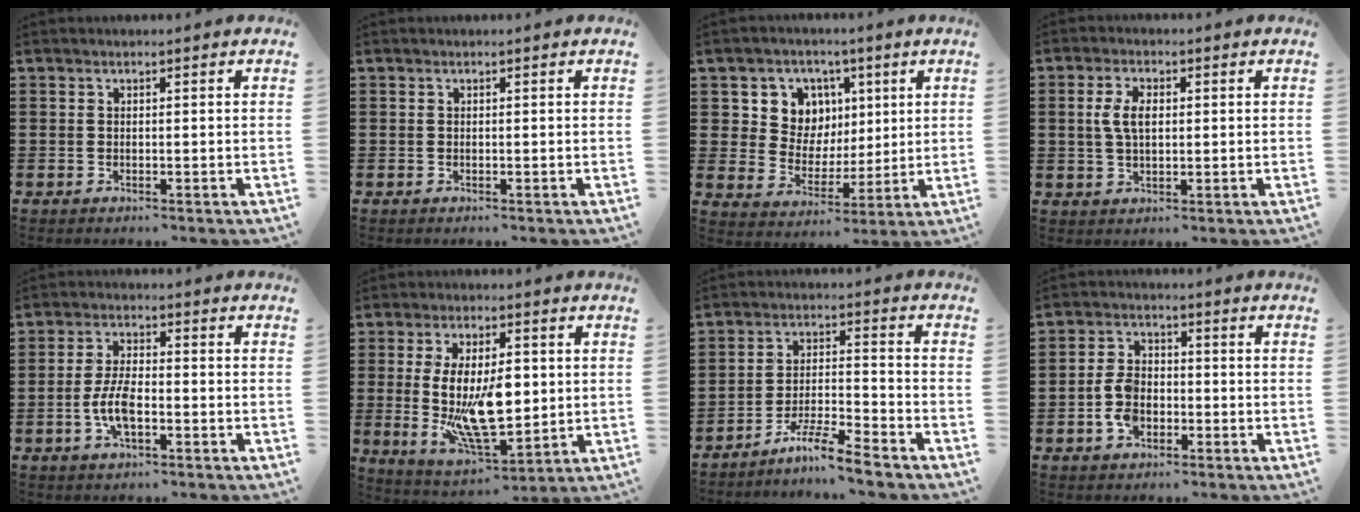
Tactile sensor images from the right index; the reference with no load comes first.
{"total": 0.0}
{"total": 8.3, "force": [3.0, 7.5, 2.1], "torque": [-0.070, -0.003, 0.057]}
{"total": 4.6, "force": [0.6, 2.3, 3.9], "torque": [-0.089, 0.008, 0.007]}
{"total": 6.2, "force": [-1.7, 2.6, 5.3], "torque": [-0.126, -0.002, -0.040]}
{"total": 13.1, "force": [0.3, 5.9, 11.7], "torque": [-0.214, -0.017, 0.007]}
{"total": 6.6, "force": [-5.8, -0.1, 3.0], "torque": [-0.064, -0.004, -0.113]}
{"total": 5.9, "force": [-1.9, 3.9, 4.0], "torque": [-0.101, 0.003, -0.040]}